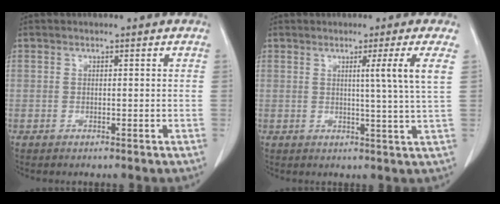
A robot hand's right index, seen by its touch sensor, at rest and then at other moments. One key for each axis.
{"total": 5.3, "fx": 1.7, "fy": -2.0, "fz": 4.6, "tx": -0.077, "ty": -0.013, "tz": 0.029}